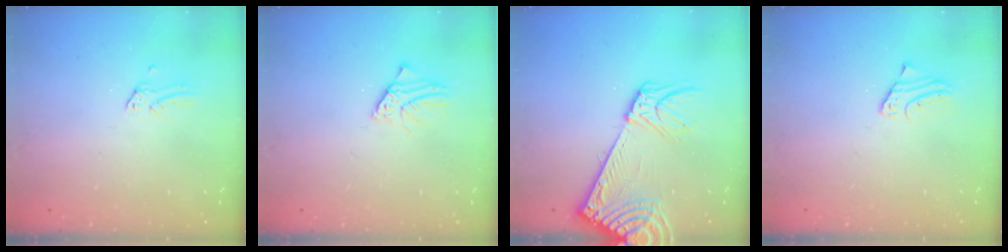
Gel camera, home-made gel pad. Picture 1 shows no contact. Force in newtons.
{"total": 2.0, "press": 2.0, "slide": 0.2}
{"total": 13.0, "press": 12.6, "slide": 3.1}
{"total": 2.7, "press": 2.7, "slide": 0.1}